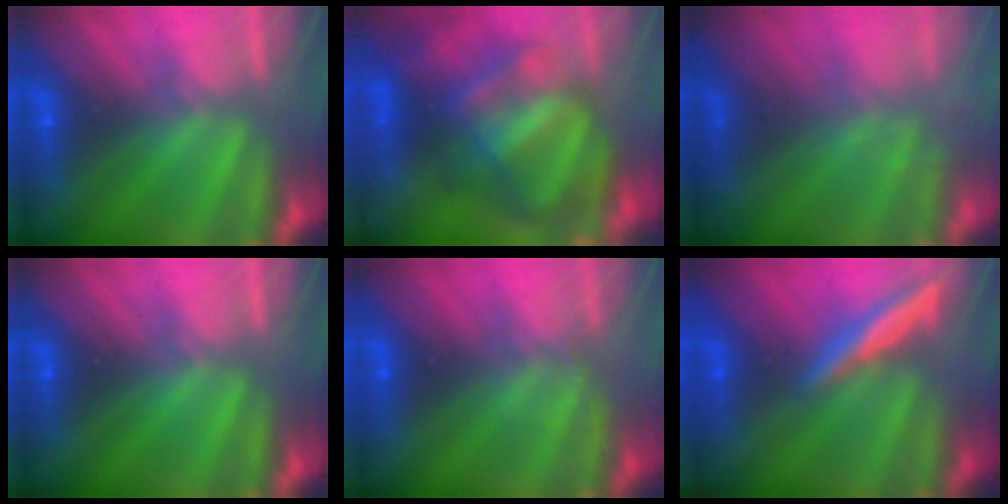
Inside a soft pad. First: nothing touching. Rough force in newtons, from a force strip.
{"total": 10.8}
{"total": 2.4}
{"total": 0.0}
{"total": 2.1}
{"total": 2.4}